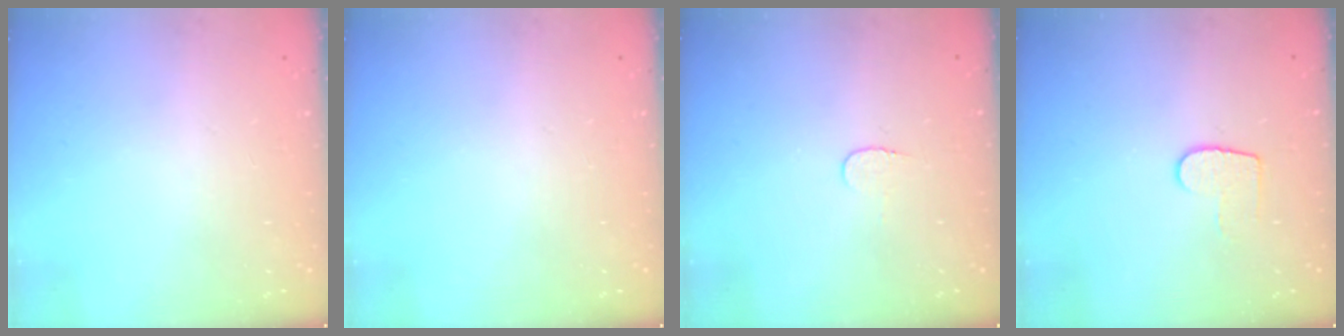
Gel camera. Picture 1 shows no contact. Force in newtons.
{"total": 0.0}
{"total": 3.7, "press": 3.7, "slide": 0.3}
{"total": 6.3, "press": 6.3, "slide": 0.4}